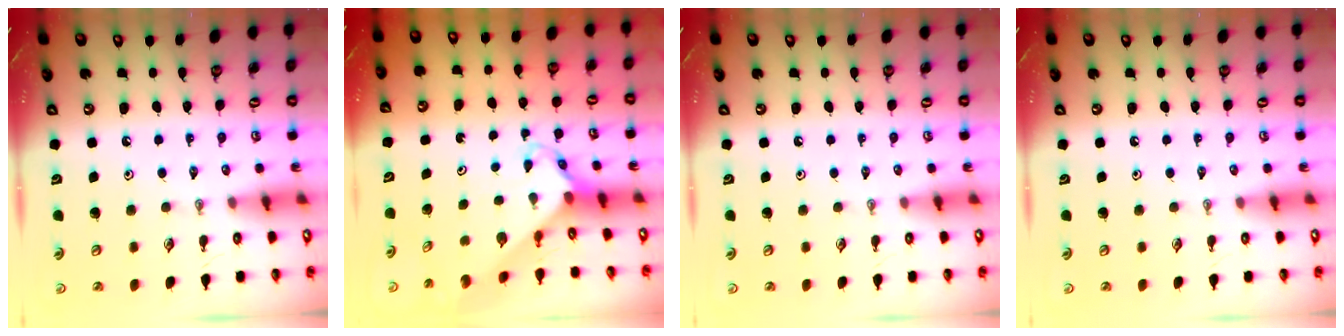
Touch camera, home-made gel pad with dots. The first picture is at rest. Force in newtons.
{"total": 2.7, "press": 2.7, "slide": 0.2}
{"total": 0.0}
{"total": 0.0}